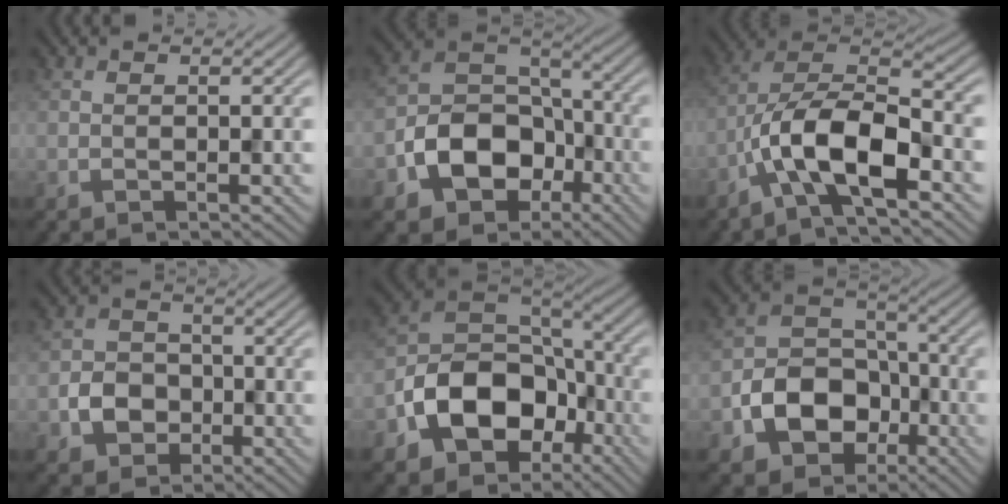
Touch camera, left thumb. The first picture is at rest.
{"total": 11.0, "force": [-4.7, 7.8, 6.2], "torque": [-0.127, -0.009, -0.098]}
{"total": 11.0, "force": [-4.8, 4.2, 8.9], "torque": [-0.172, 0.003, -0.100]}
{"total": 4.8, "force": [-1.7, 4.0, 2.0], "torque": [-0.039, -0.001, -0.039]}
{"total": 13.7, "force": [-5.2, 9.6, 8.2], "torque": [-0.168, -0.030, -0.107]}
{"total": 10.1, "force": [-4.1, 7.5, 5.4], "torque": [-0.109, -0.011, -0.084]}